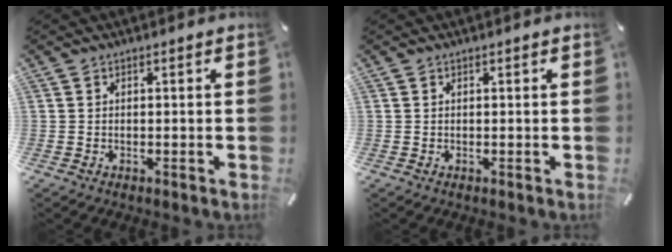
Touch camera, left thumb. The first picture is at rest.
{"total": 0.0}